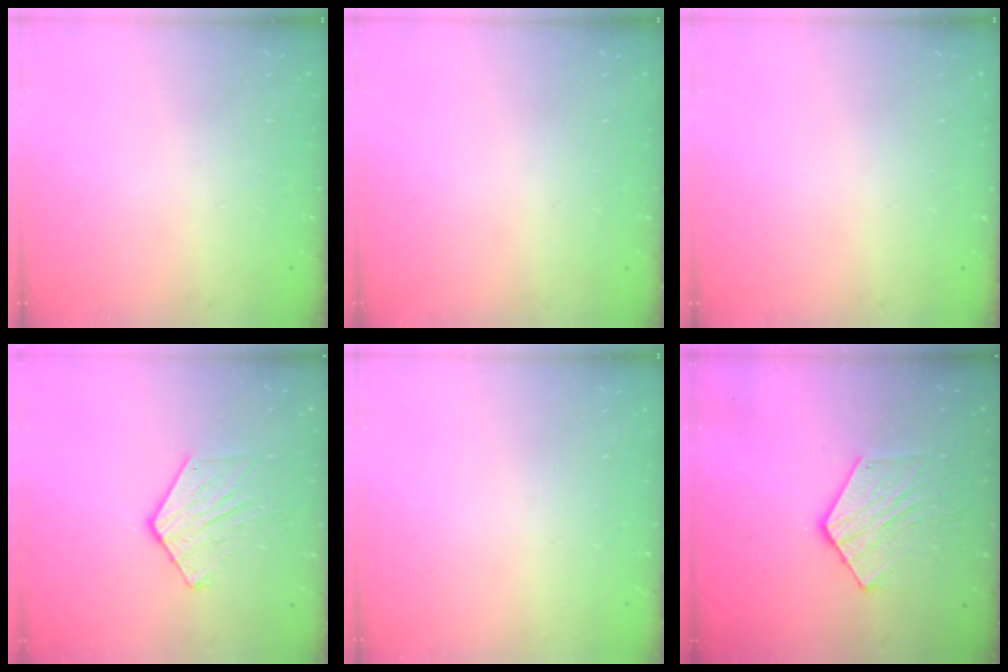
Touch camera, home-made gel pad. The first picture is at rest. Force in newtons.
{"total": 0.0}
{"total": 0.0}
{"total": 10.2, "press": 10.2, "slide": 0.8}
{"total": 0.0}
{"total": 10.5, "press": 10.5, "slide": 0.4}